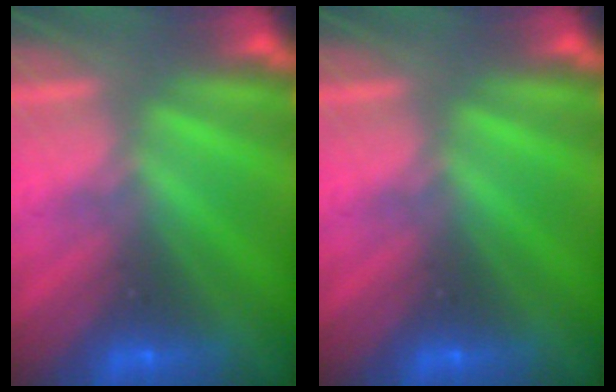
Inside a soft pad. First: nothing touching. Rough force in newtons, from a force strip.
{"total": 0.0}